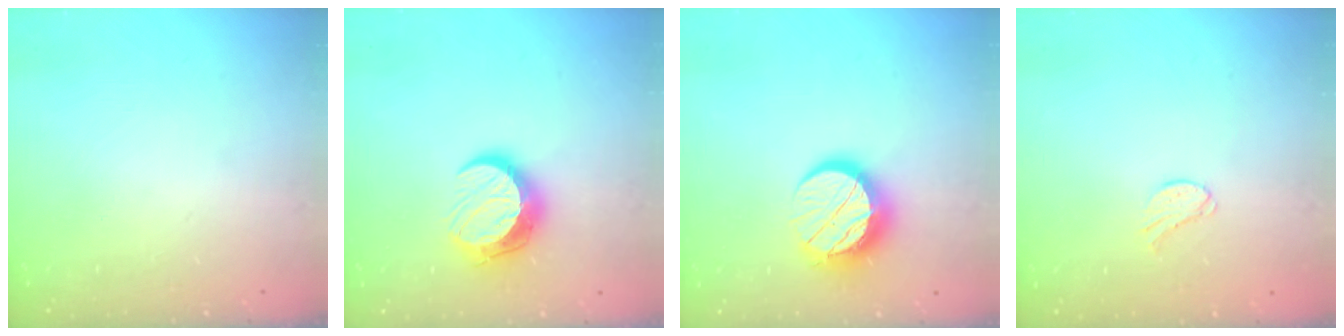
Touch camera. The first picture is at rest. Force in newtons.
{"total": 11.0, "press": 11.0, "slide": 0.8}
{"total": 12.3, "press": 12.2, "slide": 1.0}
{"total": 5.9, "press": 5.8, "slide": 0.5}